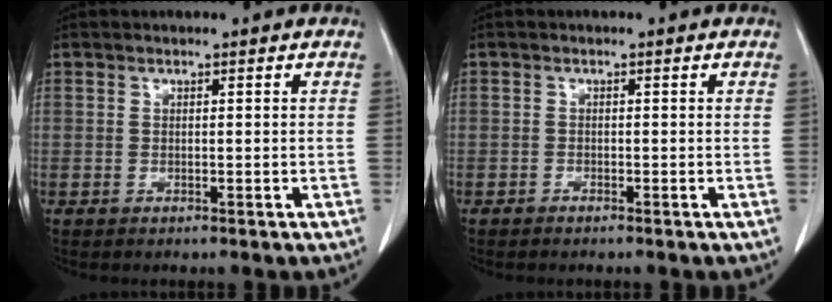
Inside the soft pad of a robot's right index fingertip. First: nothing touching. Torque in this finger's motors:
{"motor_torque": [0.05, -0.01, -0.02, 0.02]}